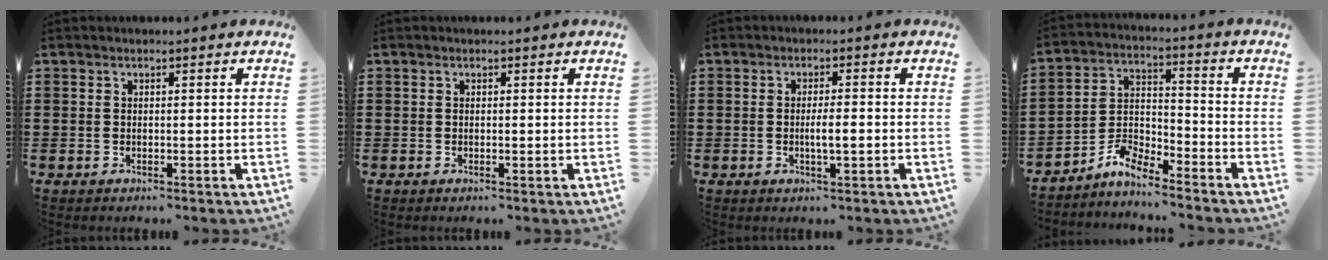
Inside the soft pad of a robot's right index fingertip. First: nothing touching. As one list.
[{"total": 0.0}, {"total": 3.0, "force": [-0.6, 0.4, 2.9], "torque": [-0.052, -0.002, -0.011]}, {"total": 5.7, "force": [-5.1, 1.5, 2.0], "torque": [-0.058, 0.004, -0.106]}]